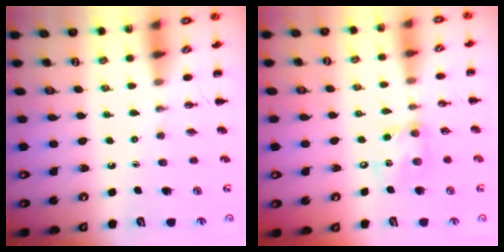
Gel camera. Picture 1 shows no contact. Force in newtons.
{"total": 9.6, "press": 9.5, "slide": 1.2}